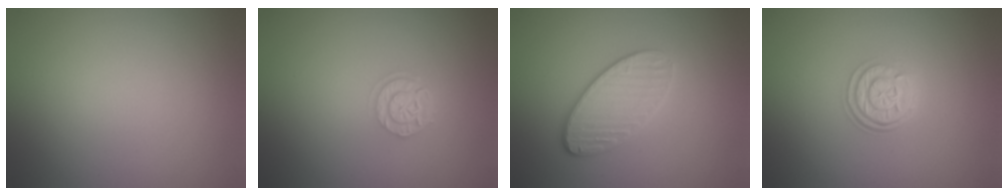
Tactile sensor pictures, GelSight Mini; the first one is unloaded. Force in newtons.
{"total": 2.4, "press": 2.0, "slide": 1.3}
{"total": 4.0, "press": 3.2, "slide": 2.4}
{"total": 3.1, "press": 2.5, "slide": 1.8}